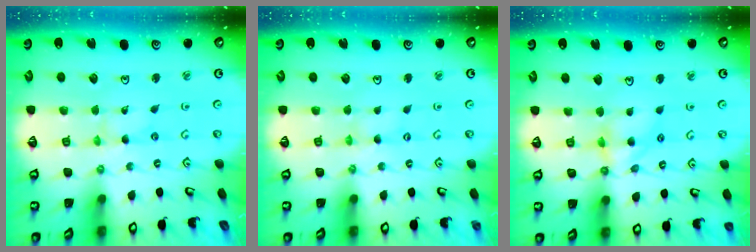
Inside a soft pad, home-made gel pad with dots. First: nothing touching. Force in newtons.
{"total": 0.0}
{"total": 9.7, "press": 9.7, "slide": 0.8}